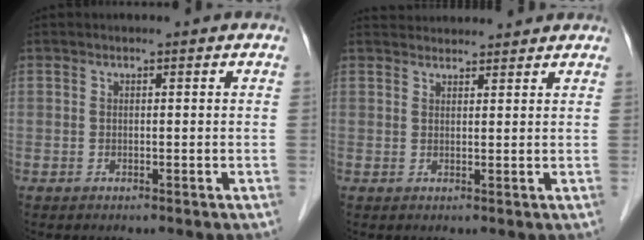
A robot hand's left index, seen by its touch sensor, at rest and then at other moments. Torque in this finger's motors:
{"motor_torque": [-0.71, -0.92, 0.02, 0.01]}